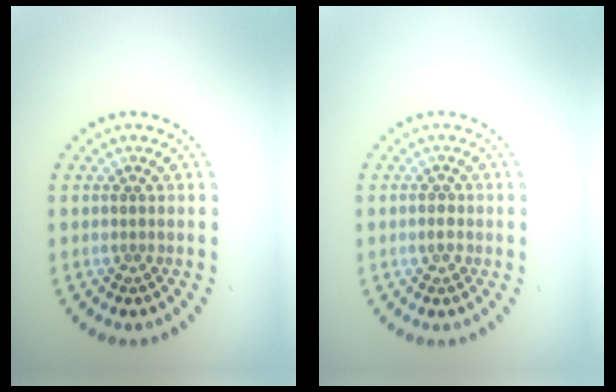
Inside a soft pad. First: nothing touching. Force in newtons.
{"total": 1.2, "press": 1.0, "slide": 0.5}